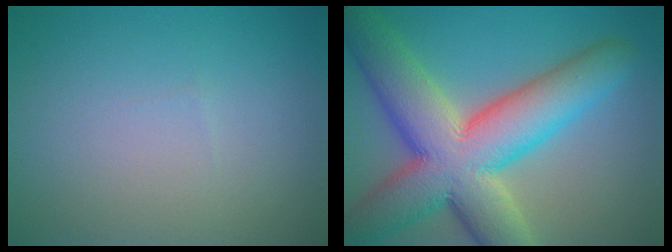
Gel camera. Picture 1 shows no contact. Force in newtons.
{"total": 13.2, "press": 13.1, "slide": 0.8}